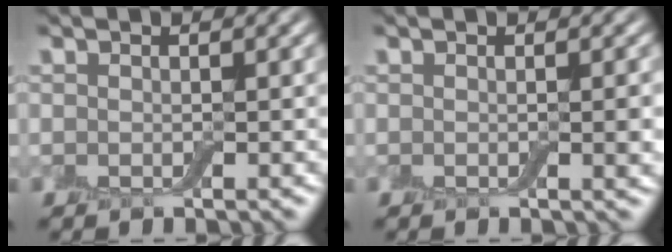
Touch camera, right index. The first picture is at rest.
{"total": 1.3, "force": [0.0, 0.2, 1.3], "torque": [-0.016, -0.002, -0.001]}